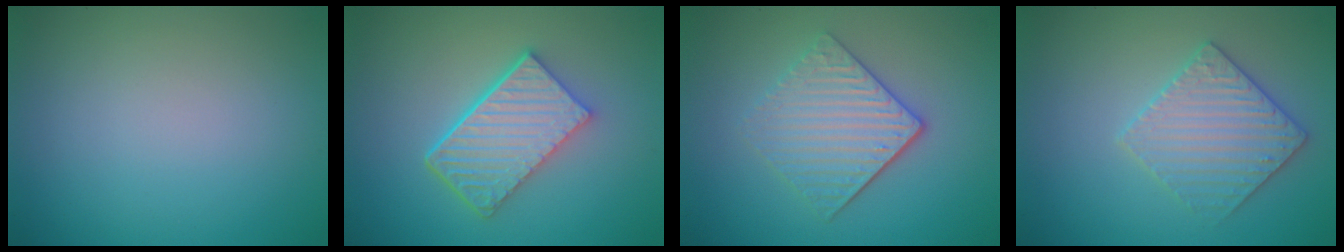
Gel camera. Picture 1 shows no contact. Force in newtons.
{"total": 6.1, "press": 4.5, "slide": 4.1}
{"total": 4.1, "press": 3.4, "slide": 2.3}
{"total": 3.5, "press": 3.5, "slide": 0.5}